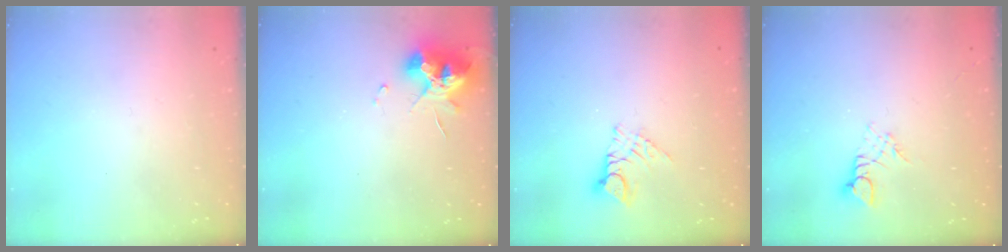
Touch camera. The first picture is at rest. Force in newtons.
{"total": 11.2, "press": 11.2, "slide": 0.6}
{"total": 7.5, "press": 7.5, "slide": 0.7}
{"total": 2.8, "press": 2.8, "slide": 0.3}